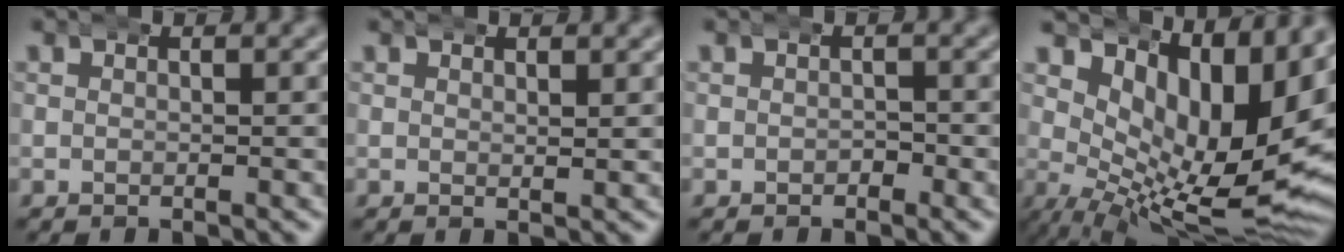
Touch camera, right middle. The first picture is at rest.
{"total": 1.4, "force": [1.3, -0.1, 0.3], "torque": [0.000, 0.000, 0.022]}
{"total": 0.6, "force": [-0.5, 0.3, 0.0], "torque": [-0.004, -0.009, -0.005]}
{"total": 13.0, "force": [1.8, 5.9, 11.5], "torque": [-0.165, -0.027, 0.045]}